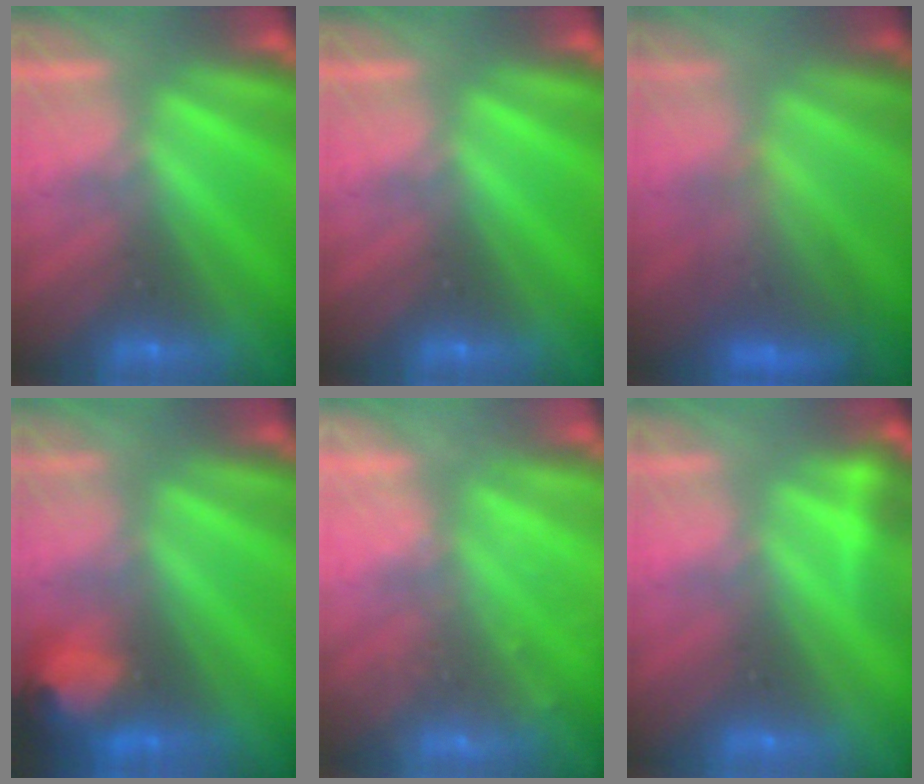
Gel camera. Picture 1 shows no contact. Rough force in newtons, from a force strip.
{"total": 0.0}
{"total": 3.4}
{"total": 8.4}
{"total": 2.4}
{"total": 2.9}